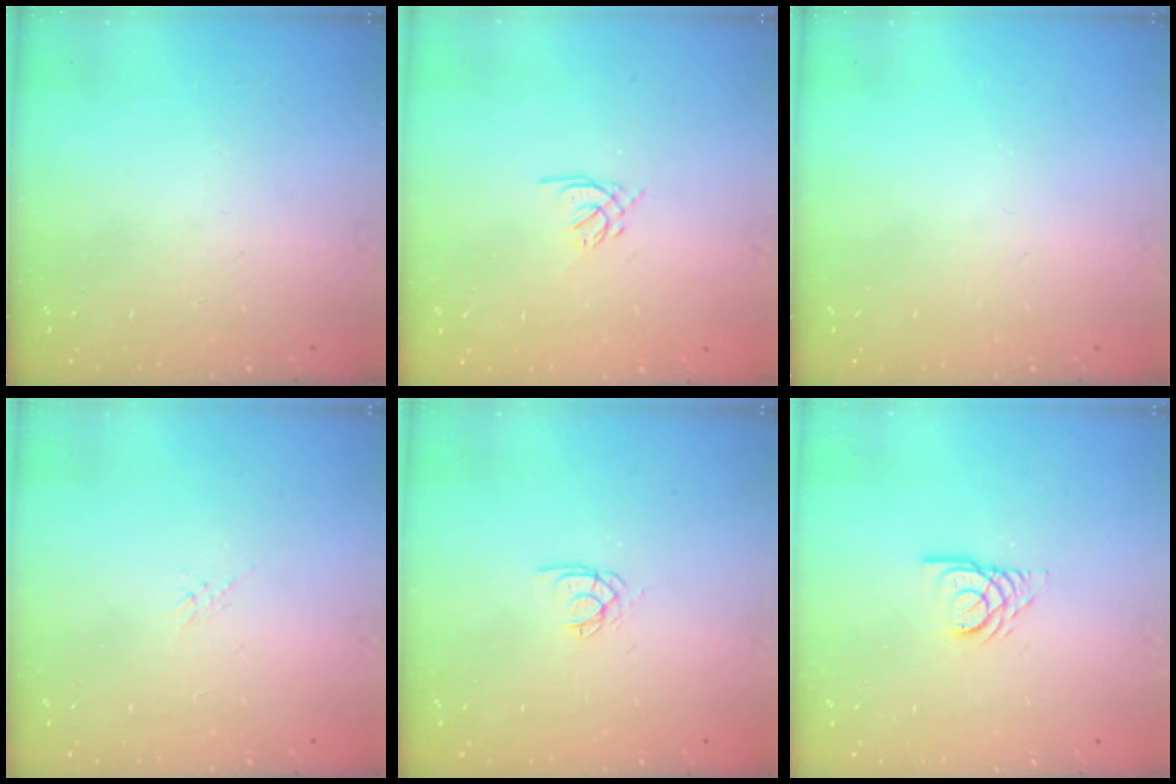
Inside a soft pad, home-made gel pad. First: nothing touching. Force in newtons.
{"total": 1.2, "press": 1.1, "slide": 0.5}
{"total": 0.0}
{"total": 1.7, "press": 1.6, "slide": 0.4}
{"total": 2.5, "press": 2.5, "slide": 0.1}
{"total": 5.7, "press": 5.7, "slide": 0.6}